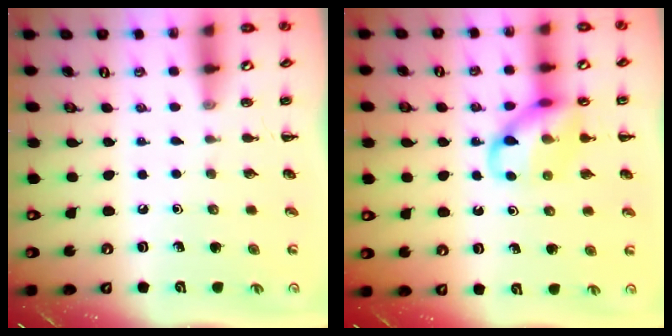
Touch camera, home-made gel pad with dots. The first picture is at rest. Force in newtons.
{"total": 12.1, "press": 11.9, "slide": 1.7}